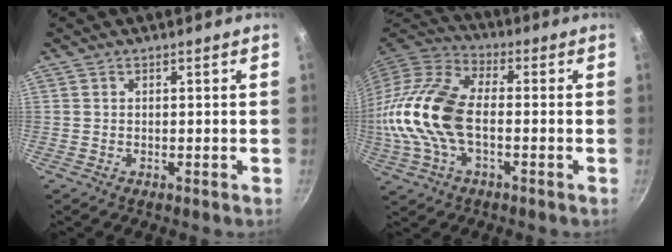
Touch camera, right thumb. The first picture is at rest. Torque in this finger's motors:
{"motor_torque": [2.40, 2.61, 0.99, -0.60, 0.66]}